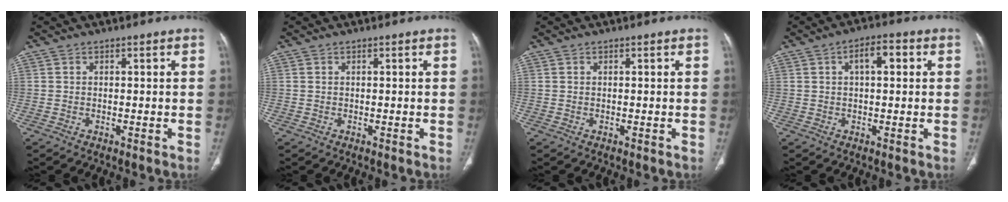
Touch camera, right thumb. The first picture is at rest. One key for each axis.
{"total": 0.0}
{"total": 0.0}
{"total": 4.9, "fx": 1.3, "fy": 2.3, "fz": 4.1, "tx": -0.057, "ty": 0.010, "tz": 0.017}